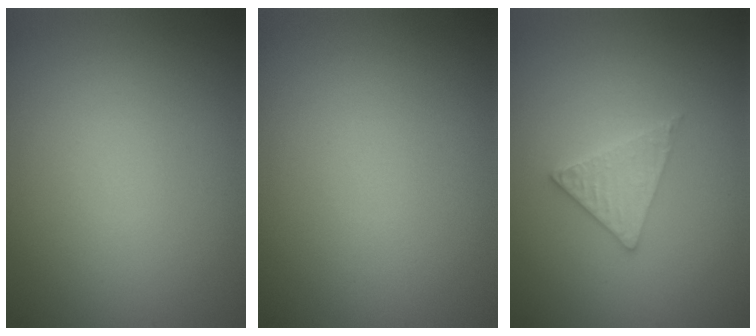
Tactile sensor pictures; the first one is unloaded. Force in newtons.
{"total": 0.0}
{"total": 2.4, "press": 2.4, "slide": 0.3}